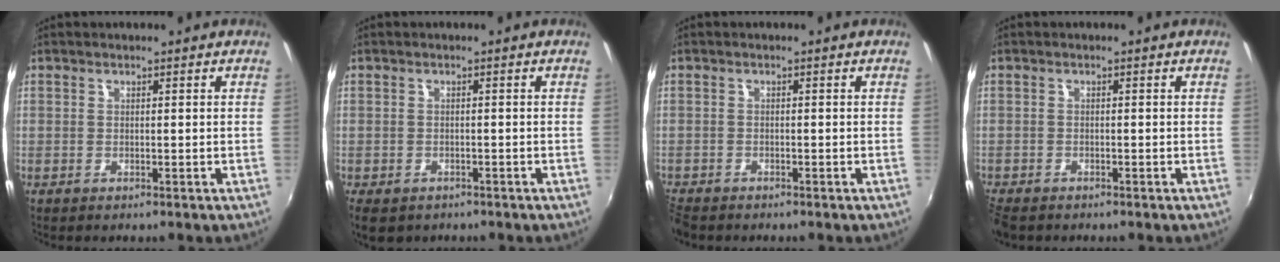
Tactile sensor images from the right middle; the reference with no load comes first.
{"total": 5.3, "force": [-3.4, 3.2, 2.6], "torque": [-0.060, -0.023, -0.049]}
{"total": 3.7, "force": [-3.4, 1.2, 1.0], "torque": [-0.037, -0.019, -0.067]}
{"total": 3.8, "force": [-3.2, 1.4, 1.5], "torque": [-0.043, -0.020, -0.063]}